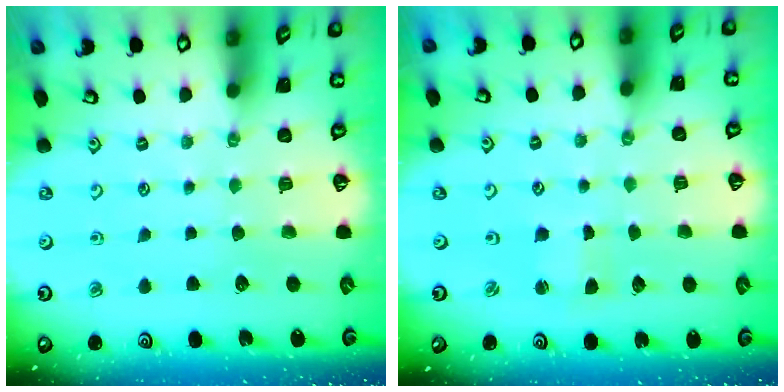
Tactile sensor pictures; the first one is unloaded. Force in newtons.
{"total": 1.6, "press": 1.6, "slide": 0.3}